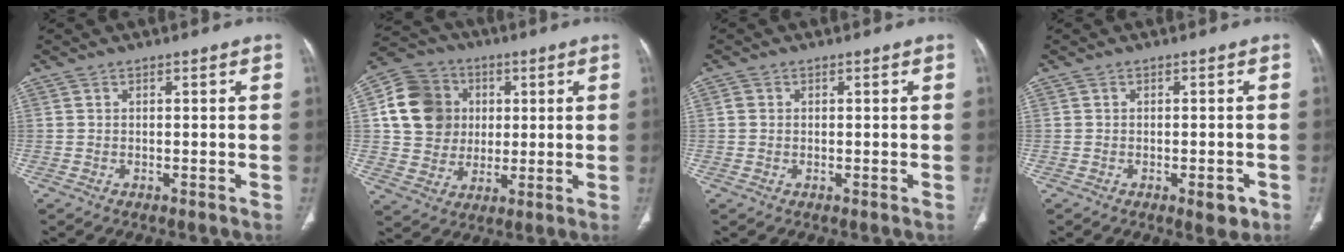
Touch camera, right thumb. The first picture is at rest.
{"total": 14.2, "force": [2.5, 12.7, 5.7], "torque": [-0.088, 0.010, 0.046]}
{"total": 1.2, "force": [0.1, 1.1, 0.5], "torque": [-0.007, 0.002, 0.004]}
{"total": 3.2, "force": [-1.5, 1.4, 2.5], "torque": [-0.021, 0.001, -0.015]}